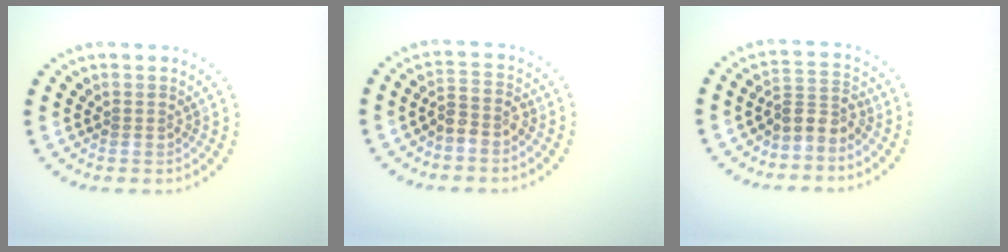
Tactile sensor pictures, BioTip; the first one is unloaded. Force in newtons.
{"total": 2.2, "press": 1.8, "slide": 1.3}
{"total": 2.6, "press": 1.9, "slide": 1.8}